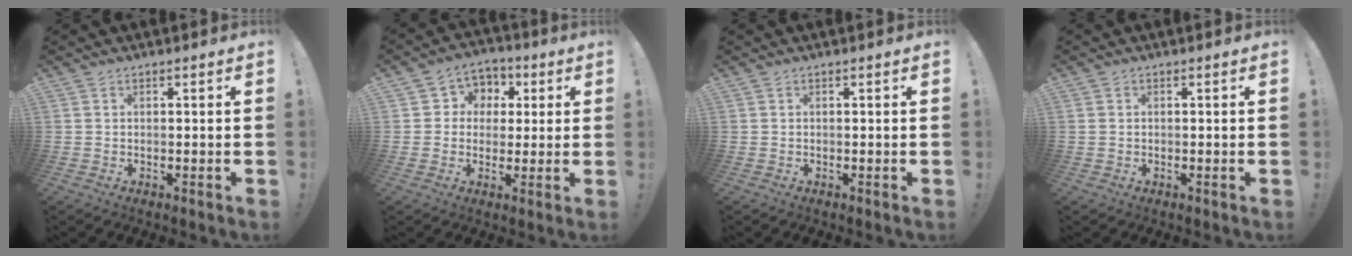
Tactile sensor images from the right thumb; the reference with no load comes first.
{"total": 7.2, "force": [0.0, 6.9, 1.8], "torque": [-0.014, 0.002, 0.005]}
{"total": 0.0}
{"total": 0.6, "force": [0.1, 0.5, 0.1], "torque": [-0.005, 0.002, 0.003]}